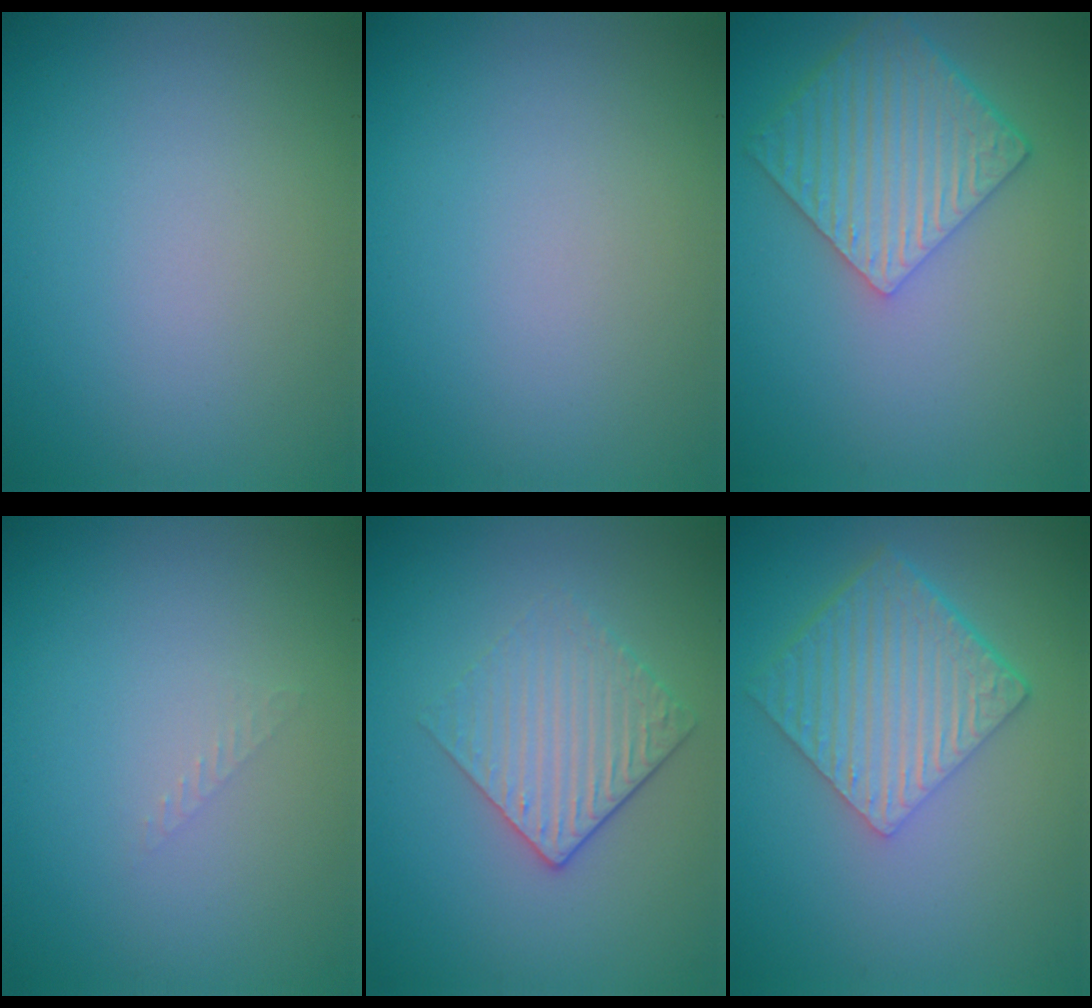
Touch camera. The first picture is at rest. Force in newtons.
{"total": 0.0}
{"total": 6.0, "press": 4.4, "slide": 4.1}
{"total": 0.8, "press": 0.7, "slide": 0.2}
{"total": 3.0, "press": 2.6, "slide": 1.6}
{"total": 6.2, "press": 4.3, "slide": 4.4}